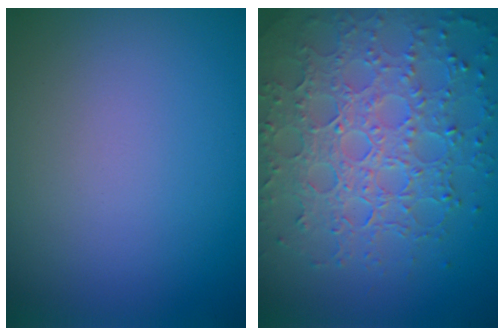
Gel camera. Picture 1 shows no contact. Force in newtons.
{"total": 7.7, "press": 5.6, "slide": 5.3}